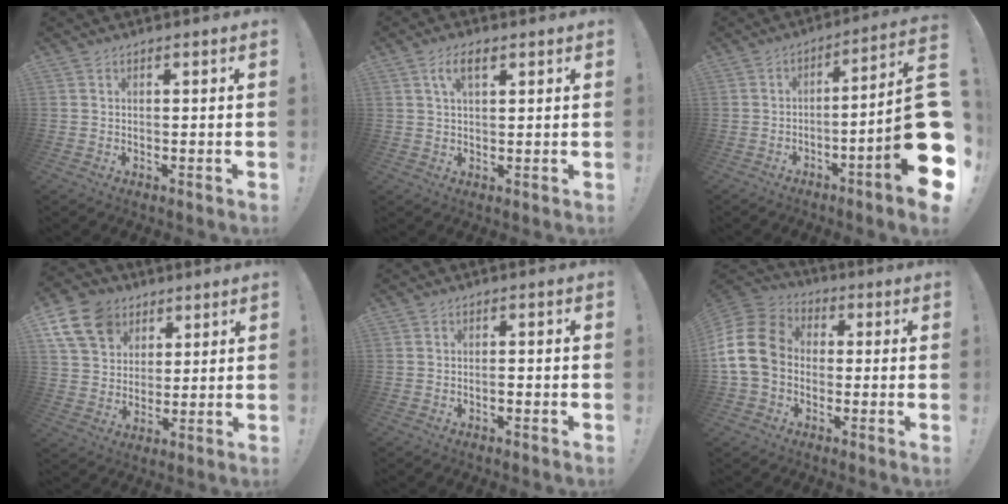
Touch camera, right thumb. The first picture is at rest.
{"total": 5.3, "force": [2.3, 2.2, 4.2], "torque": [-0.077, 0.002, 0.039]}
{"total": 19.9, "force": [-5.2, 1.9, 19.1], "torque": [-0.279, 0.013, -0.082]}
{"total": 14.0, "force": [6.6, 10.8, 6.0], "torque": [-0.095, -0.031, 0.134]}
{"total": 1.1, "force": [-0.7, 0.3, 0.7], "torque": [-0.011, 0.002, -0.013]}
{"total": 16.1, "force": [0.0, 12.3, 10.3], "torque": [-0.194, 0.028, 0.007]}